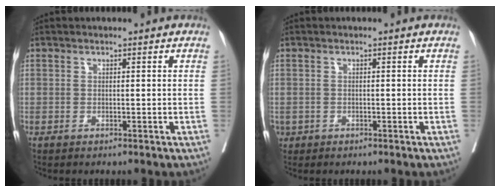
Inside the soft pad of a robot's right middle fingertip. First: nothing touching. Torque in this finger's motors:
{"motor_torque": [0.68, -0.68, 0.13, 0.03]}